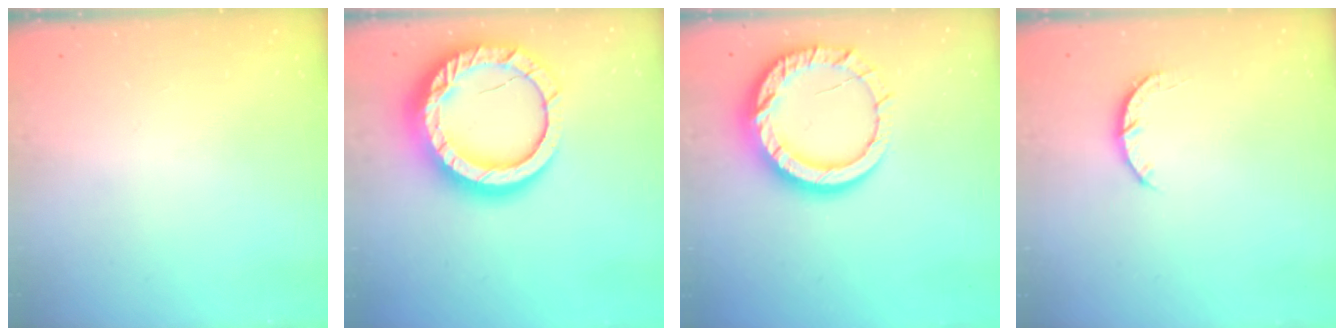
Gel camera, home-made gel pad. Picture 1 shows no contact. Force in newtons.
{"total": 22.6, "press": 22.5, "slide": 2.2}
{"total": 13.7, "press": 13.7, "slide": 1.3}
{"total": 3.7, "press": 3.7, "slide": 0.4}